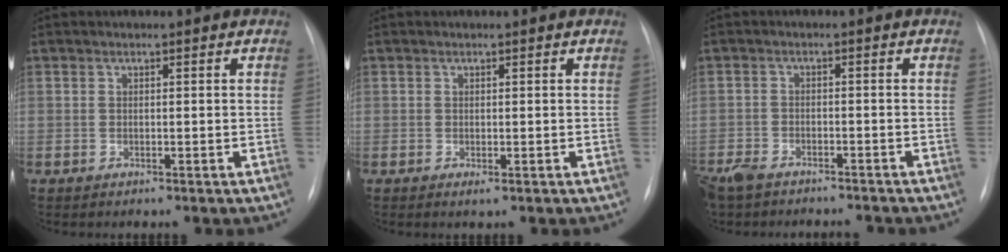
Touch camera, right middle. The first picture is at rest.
{"total": 0.6, "force": [-0.1, 0.2, 0.5], "torque": [-0.007, -0.002, 0.001]}
{"total": 9.5, "force": [-8.2, 3.2, 3.6], "torque": [-0.076, -0.005, -0.124]}